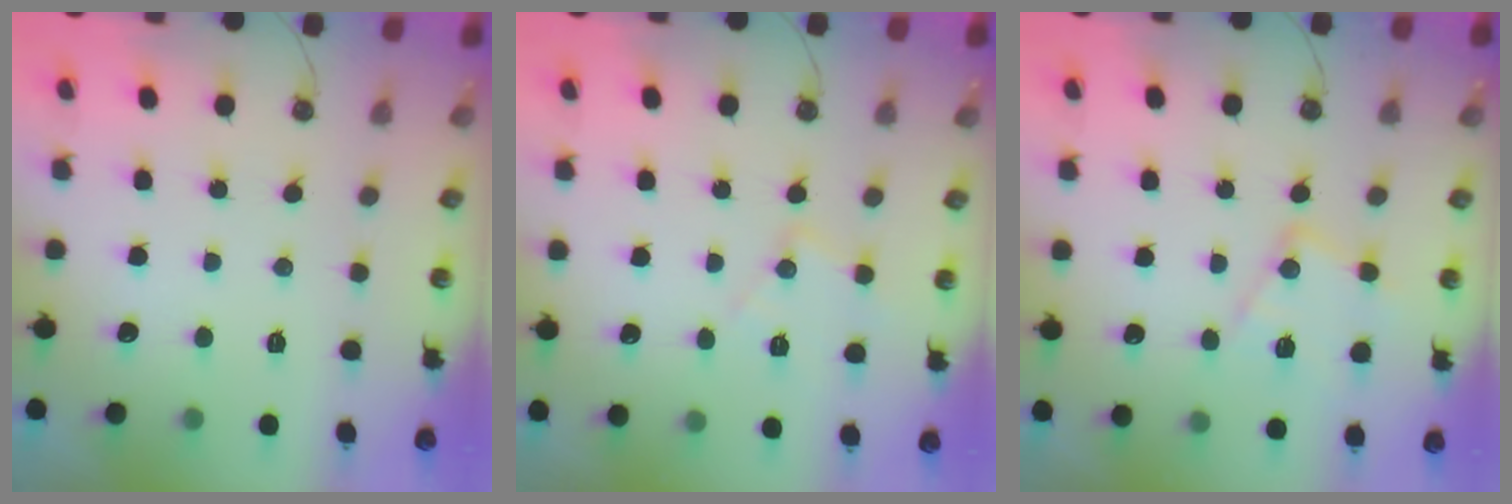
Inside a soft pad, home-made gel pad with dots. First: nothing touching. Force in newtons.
{"total": 8.2, "press": 8.1, "slide": 0.6}
{"total": 12.7, "press": 12.6, "slide": 0.9}